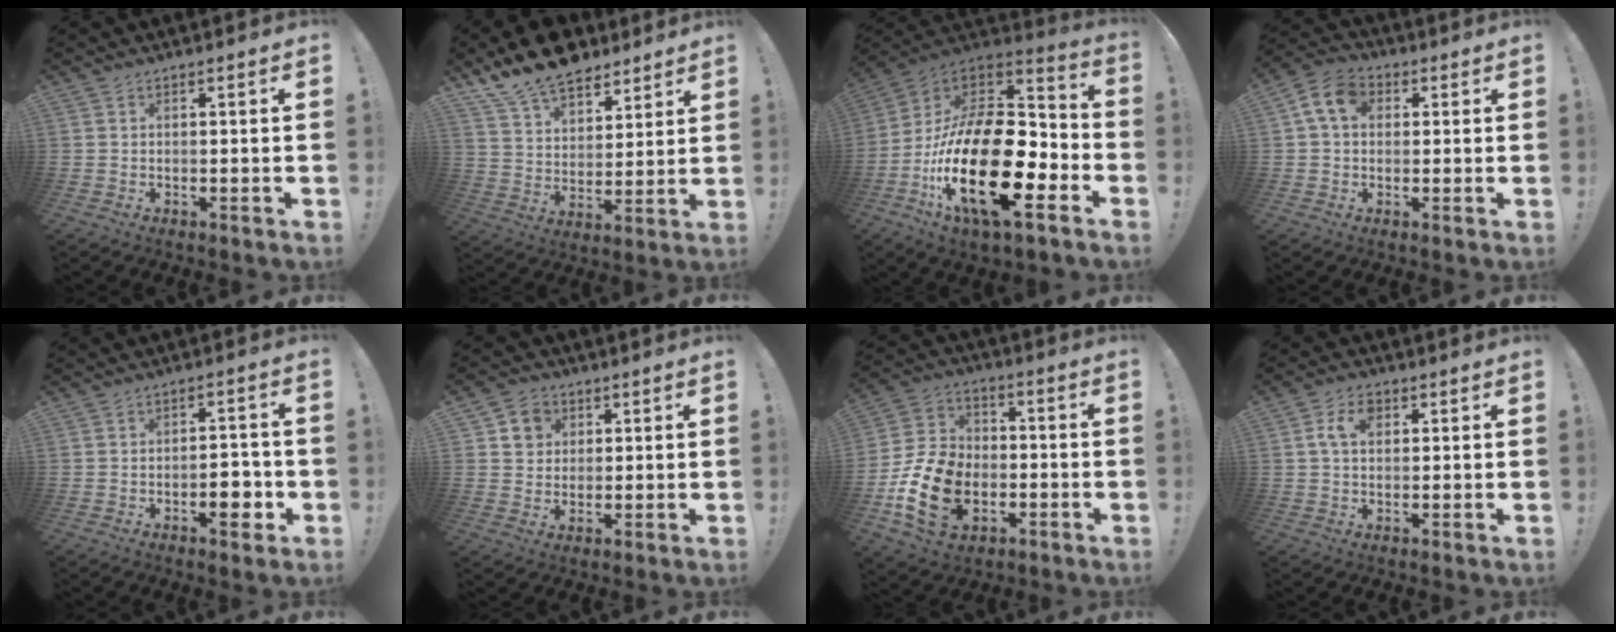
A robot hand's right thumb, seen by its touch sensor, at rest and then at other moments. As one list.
[{"total": 14.8, "force": [11.9, 7.3, 4.9], "torque": [-0.091, -0.088, 0.221]}, {"total": 30.7, "force": [-9.4, 13.5, 25.9], "torque": [-0.507, 0.036, -0.155]}, {"total": 9.3, "force": [2.6, 6.6, 6.1], "torque": [-0.113, 0.010, 0.053]}, {"total": 6.9, "force": [-2.7, 3.6, 5.2], "torque": [-0.059, 0.011, -0.044]}, {"total": 6.7, "force": [2.5, 6.0, 1.6], "torque": [-0.012, -0.009, 0.049]}, {"total": 19.5, "force": [-6.4, 13.7, 12.3], "torque": [-0.227, 0.040, -0.103]}, {"total": 6.6, "force": [1.9, 4.1, 4.8], "torque": [-0.087, 0.007, 0.032]}]